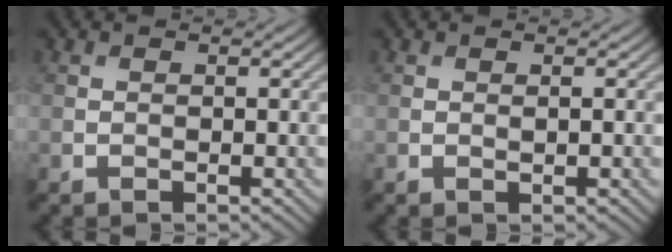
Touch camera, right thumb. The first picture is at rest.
{"total": 0.5, "force": [0.1, 0.1, 0.5], "torque": [-0.008, -0.001, 0.002]}